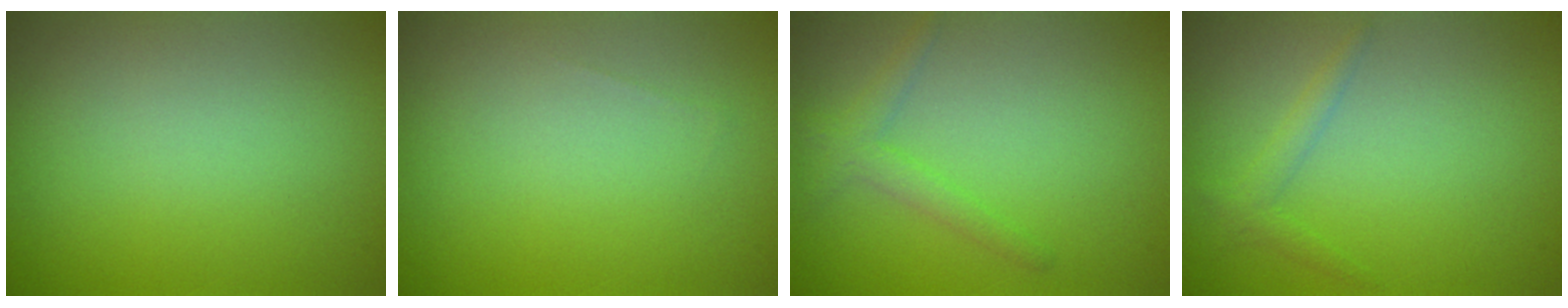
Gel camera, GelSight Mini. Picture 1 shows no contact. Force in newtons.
{"total": 0.0}
{"total": 1.8, "press": 1.8, "slide": 0.0}
{"total": 0.7, "press": 0.7, "slide": 0.0}